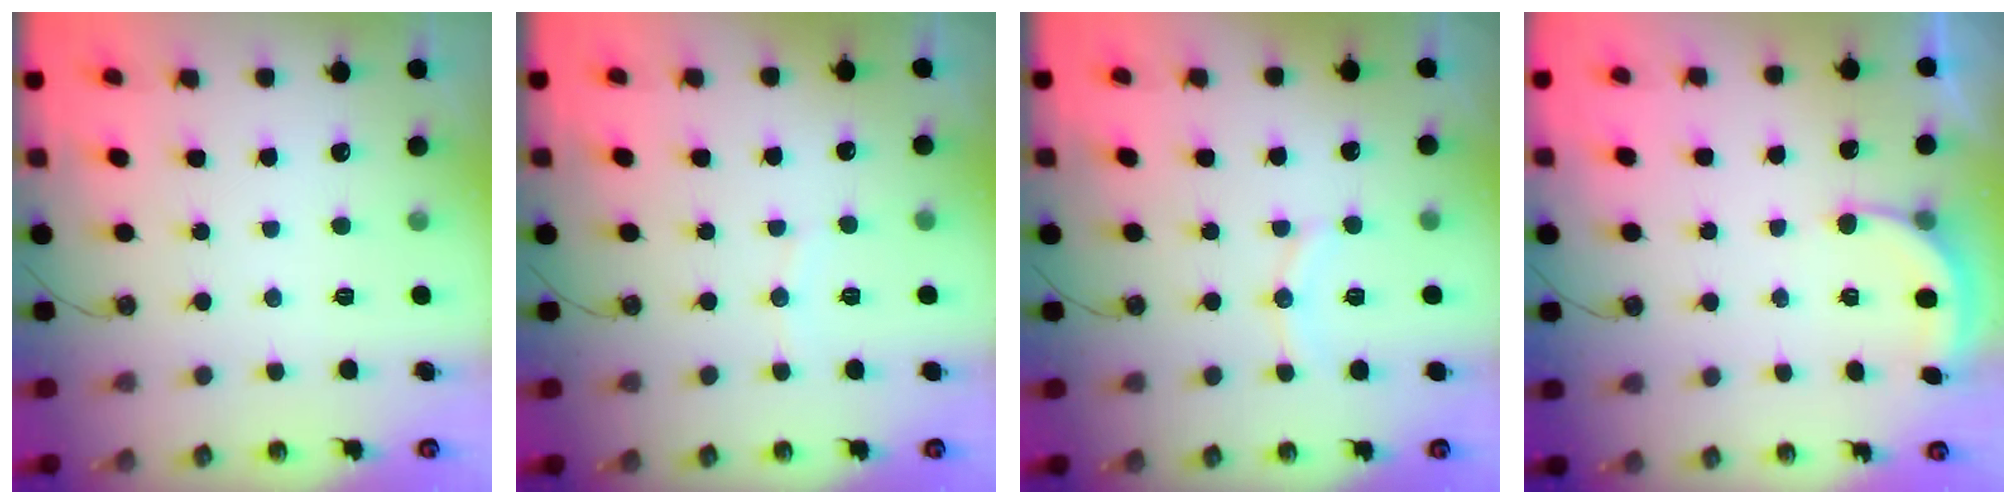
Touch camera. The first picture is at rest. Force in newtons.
{"total": 2.4, "press": 2.3, "slide": 0.3}
{"total": 6.7, "press": 6.4, "slide": 1.9}
{"total": 3.3, "press": 3.3, "slide": 0.6}